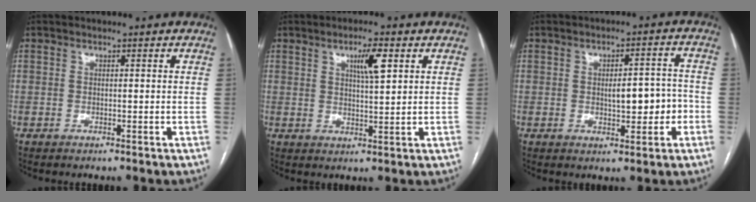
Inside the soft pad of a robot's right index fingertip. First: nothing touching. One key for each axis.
{"total": 4.9, "fx": 2.2, "fy": 0.6, "fz": 4.3, "tx": -0.074, "ty": 0.001, "tz": 0.037}
{"total": 5.9, "fx": -1.0, "fy": 2.2, "fz": 5.4, "tx": -0.075, "ty": 0.017, "tz": -0.005}